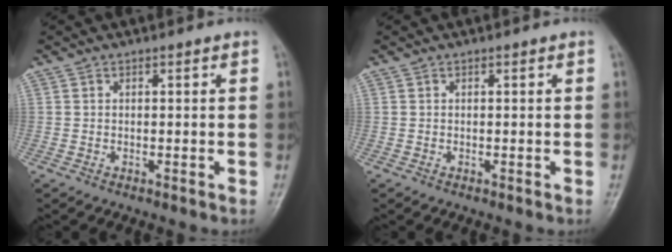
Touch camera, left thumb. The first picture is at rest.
{"total": 0.0}